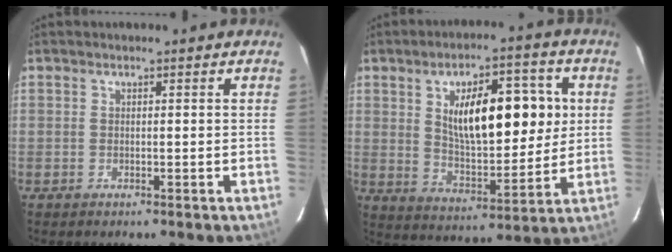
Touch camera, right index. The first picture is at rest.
{"total": 15.7, "force": [3.7, 6.1, 14.0], "torque": [-0.219, 0.017, 0.066]}